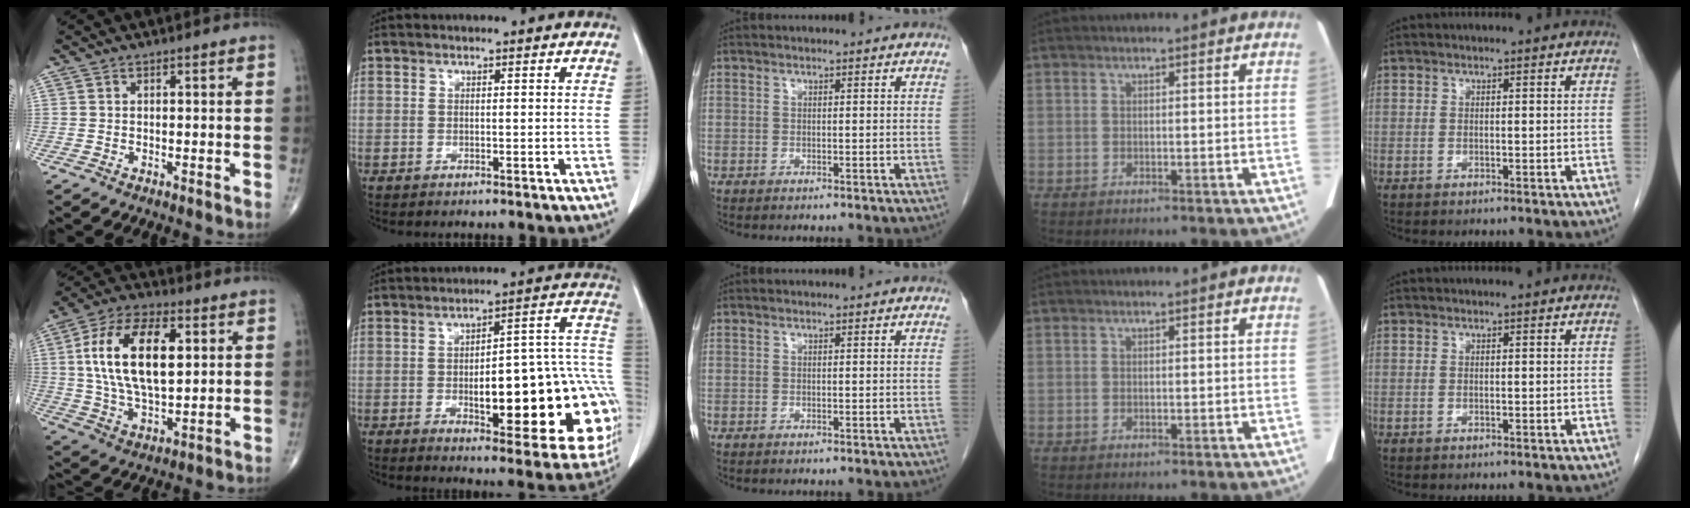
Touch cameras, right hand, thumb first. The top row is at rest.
{"thumb": {"total": 18.2, "force": [3.6, 9.1, 15.4], "torque": [-0.281, 0.001, 0.064]}, "index": {"total": 23.9, "force": [-5.2, 6.7, 22.4], "torque": [-0.202, 0.035, -0.048]}}